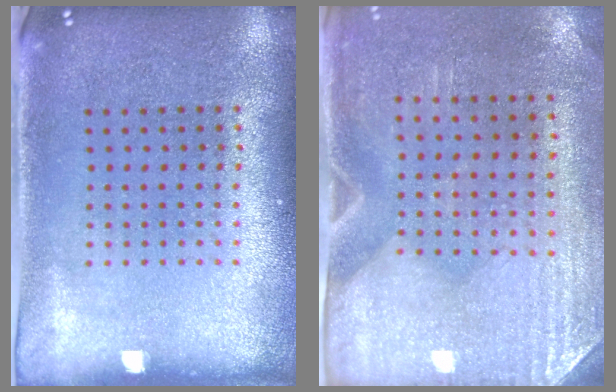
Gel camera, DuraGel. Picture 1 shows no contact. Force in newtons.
{"total": 2.9, "press": 2.5, "slide": 1.5}